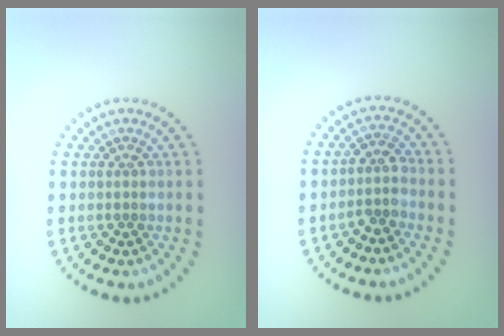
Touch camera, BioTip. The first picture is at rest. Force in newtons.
{"total": 2.0, "press": 1.6, "slide": 1.2}